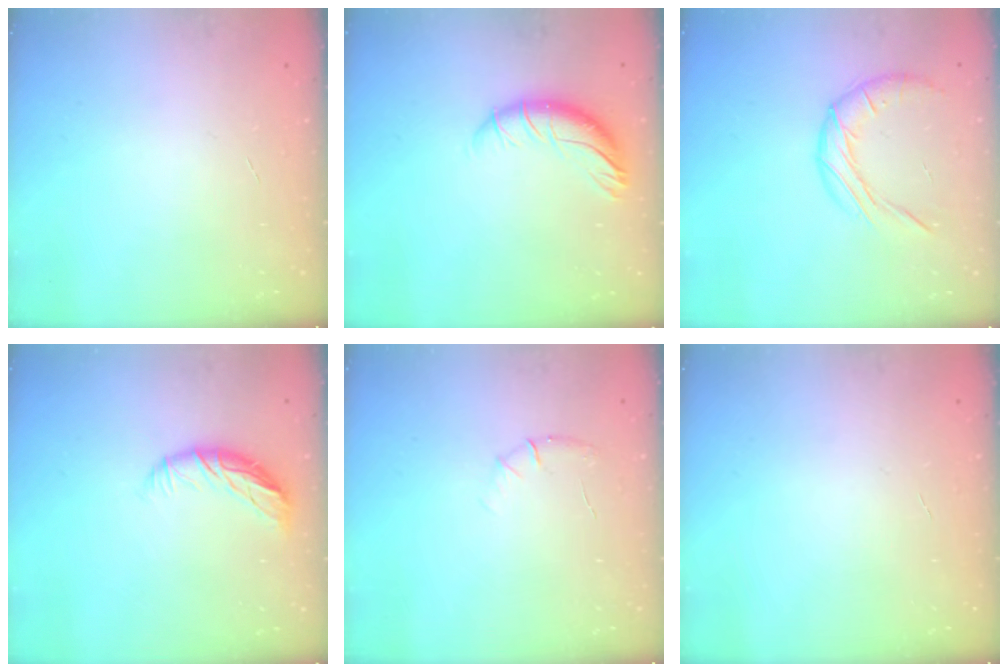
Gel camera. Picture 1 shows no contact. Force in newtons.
{"total": 10.5, "press": 10.3, "slide": 2.2}
{"total": 11.2, "press": 11.1, "slide": 0.7}
{"total": 9.1, "press": 8.8, "slide": 2.0}
{"total": 5.5, "press": 5.2, "slide": 1.6}
{"total": 0.0}